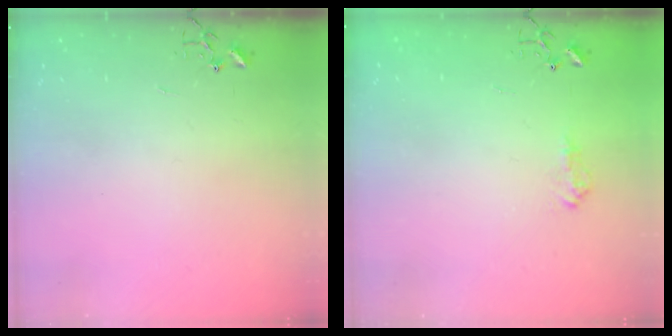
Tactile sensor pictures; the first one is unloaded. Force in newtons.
{"total": 8.8, "press": 8.8, "slide": 0.8}